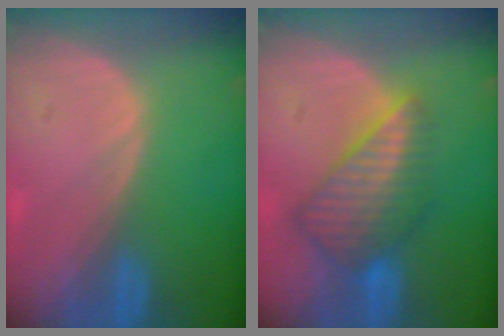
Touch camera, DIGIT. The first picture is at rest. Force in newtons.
{"total": 8.1, "press": 7.2, "slide": 3.8}